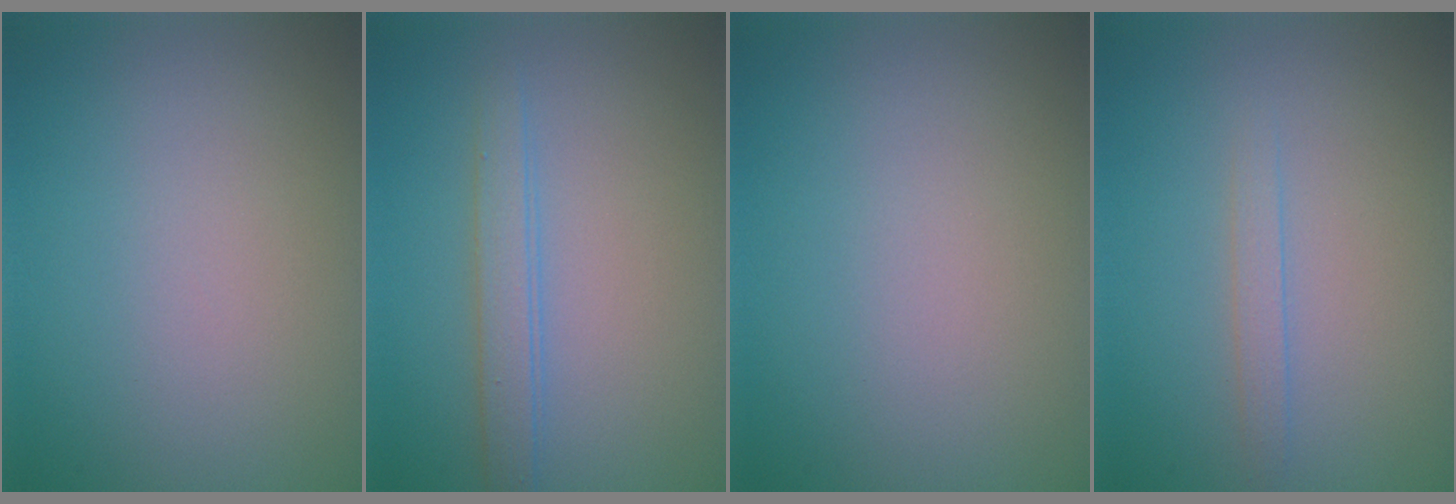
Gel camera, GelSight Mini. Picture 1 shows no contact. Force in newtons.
{"total": 2.2, "press": 2.2, "slide": 0.1}
{"total": 0.0}
{"total": 1.1, "press": 1.1, "slide": 0.0}